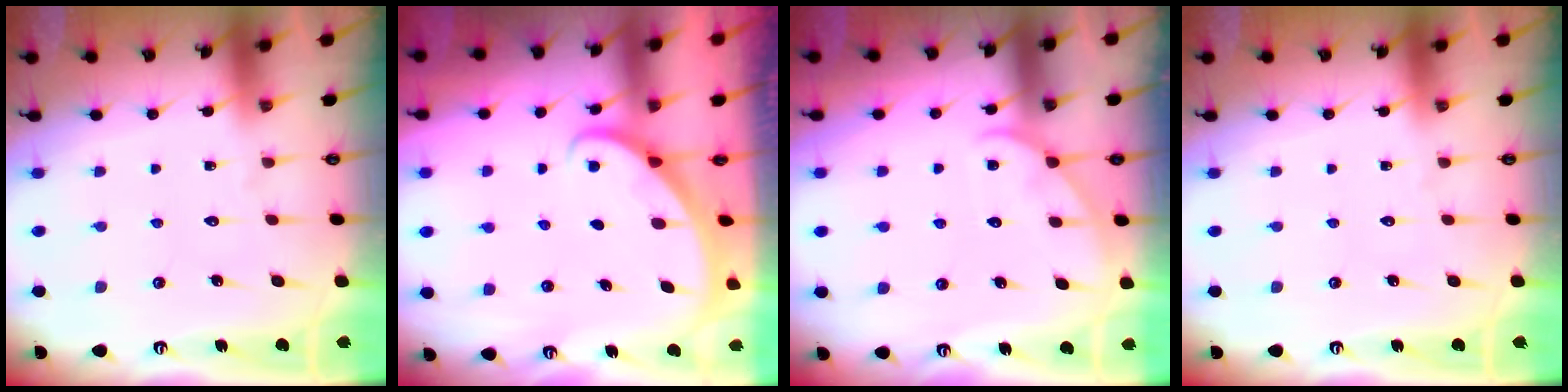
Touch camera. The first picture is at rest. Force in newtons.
{"total": 1.9, "press": 1.9, "slide": 0.1}
{"total": 4.7, "press": 4.7, "slide": 0.4}
{"total": 0.0}